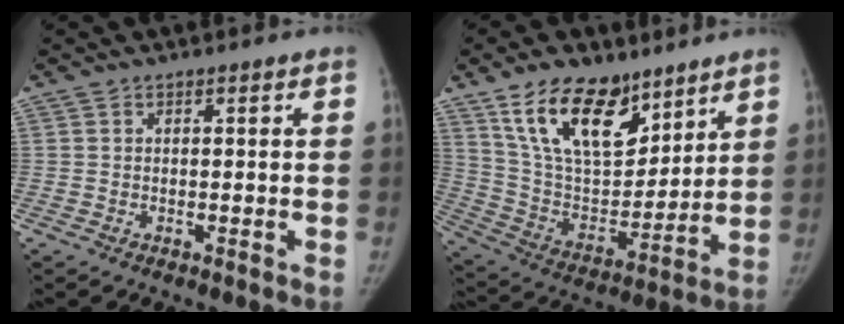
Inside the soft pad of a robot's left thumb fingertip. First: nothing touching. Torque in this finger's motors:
{"motor_torque": [0.40, 0.23, 1.59, -1.18, 0.09]}